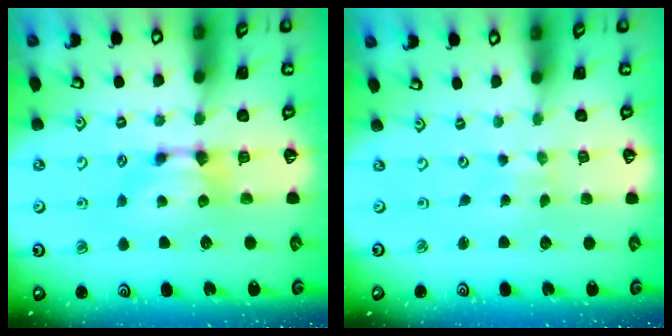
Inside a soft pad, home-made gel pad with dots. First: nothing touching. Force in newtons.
{"total": 4.7, "press": 4.7, "slide": 0.2}